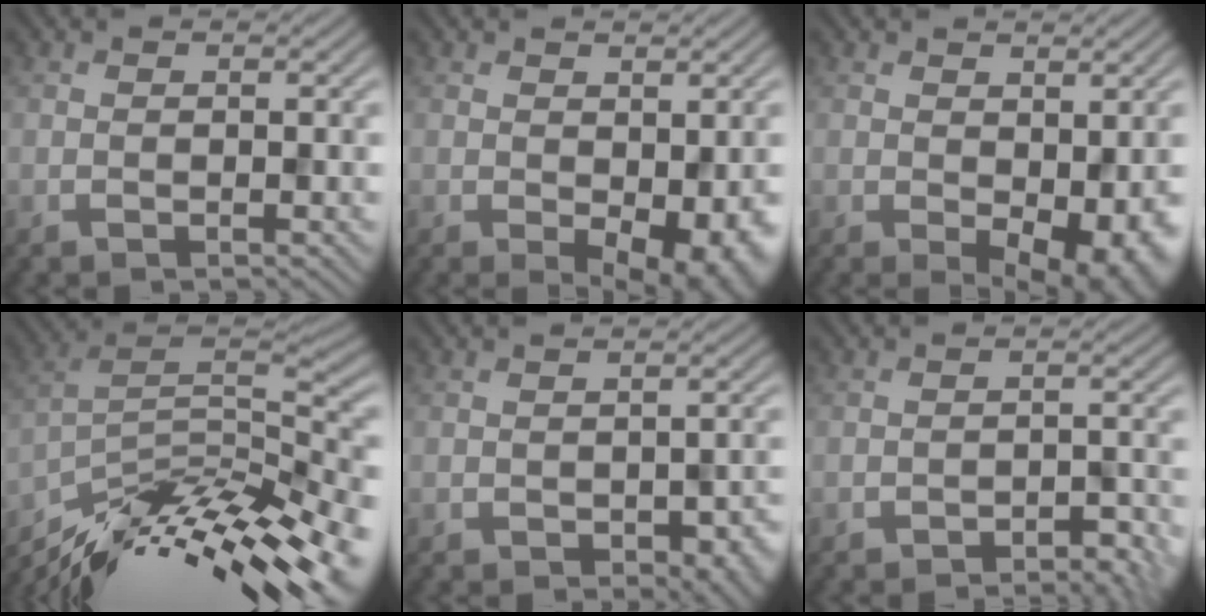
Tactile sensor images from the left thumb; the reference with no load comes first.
{"total": 4.4, "force": [-1.2, 2.0, 3.7], "torque": [-0.052, -0.021, 0.006]}
{"total": 4.6, "force": [-0.8, 2.3, 3.9], "torque": [-0.057, -0.020, 0.012]}
{"total": 15.5, "force": [-12.0, 4.2, 8.8], "torque": [-0.177, -0.002, -0.197]}
{"total": 5.2, "force": [-2.9, 2.1, 3.8], "torque": [-0.038, -0.017, -0.012]}
{"total": 3.2, "force": [-2.9, 0.5, 1.1], "torque": [-0.012, 0.010, -0.035]}